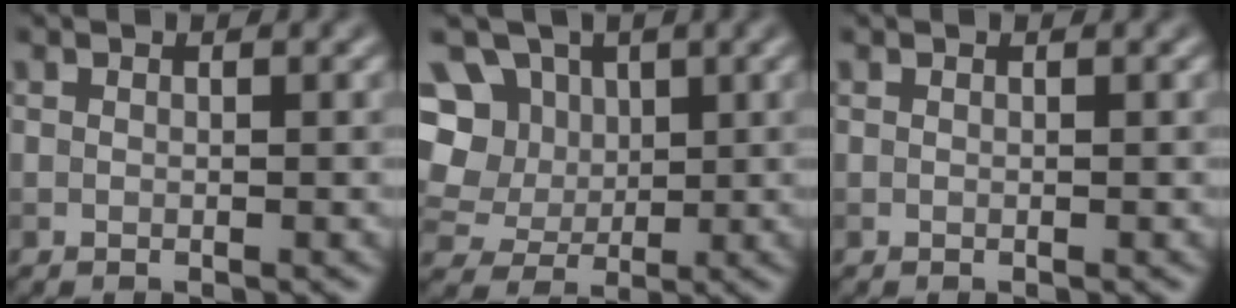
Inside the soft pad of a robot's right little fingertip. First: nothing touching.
{"total": 11.3, "force": [3.5, 9.7, 4.8], "torque": [-0.114, 0.037, 0.047]}
{"total": 0.0}